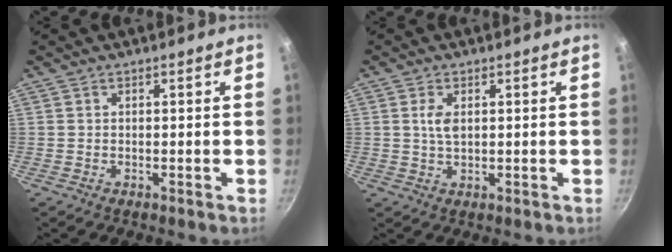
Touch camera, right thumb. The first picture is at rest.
{"total": 3.1, "force": [0.7, 1.7, 2.5], "torque": [-0.045, -0.003, 0.014]}